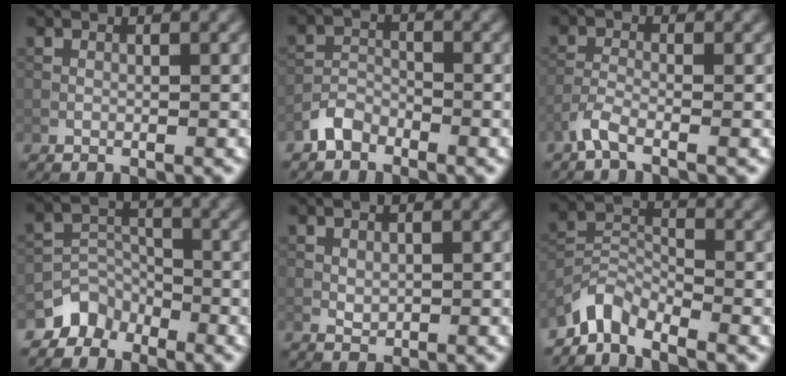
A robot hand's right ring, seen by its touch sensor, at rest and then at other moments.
{"total": 2.4, "force": [-1.9, 1.2, 0.7], "torque": [-0.009, 0.011, -0.042]}
{"total": 2.1, "force": [-1.6, 0.4, 1.3], "torque": [-0.031, -0.002, -0.044]}
{"total": 3.2, "force": [-2.6, 1.9, 0.3], "torque": [0.006, 0.006, -0.052]}
{"total": 0.8, "force": [0.2, 0.6, 0.5], "torque": [-0.011, -0.004, 0.009]}
{"total": 3.6, "force": [-3.3, 1.1, 1.0], "torque": [-0.017, 0.005, -0.079]}